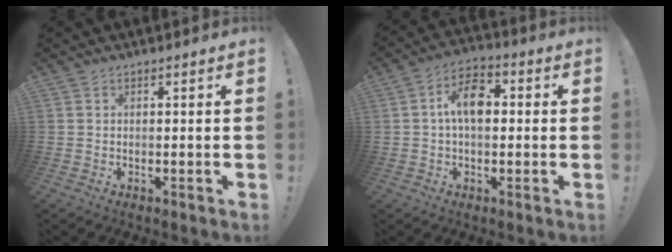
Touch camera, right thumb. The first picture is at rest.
{"total": 10.2, "force": [1.1, 6.0, 8.1], "torque": [-0.132, 0.010, 0.021]}